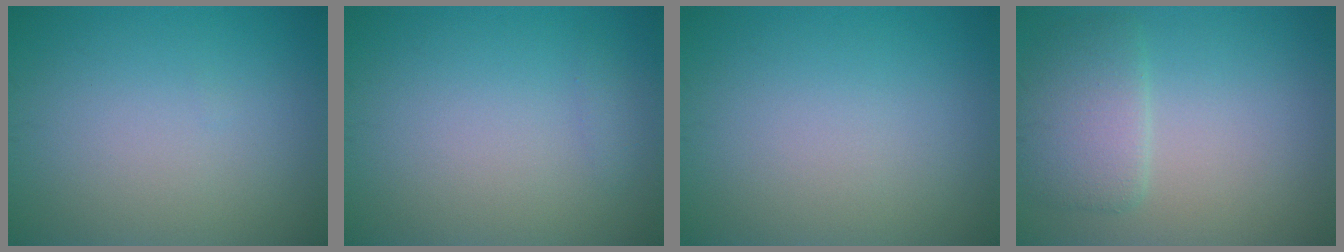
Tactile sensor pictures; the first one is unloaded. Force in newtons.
{"total": 0.5, "press": 0.5, "slide": 0.1}
{"total": 0.0}
{"total": 3.7, "press": 3.7, "slide": 0.1}